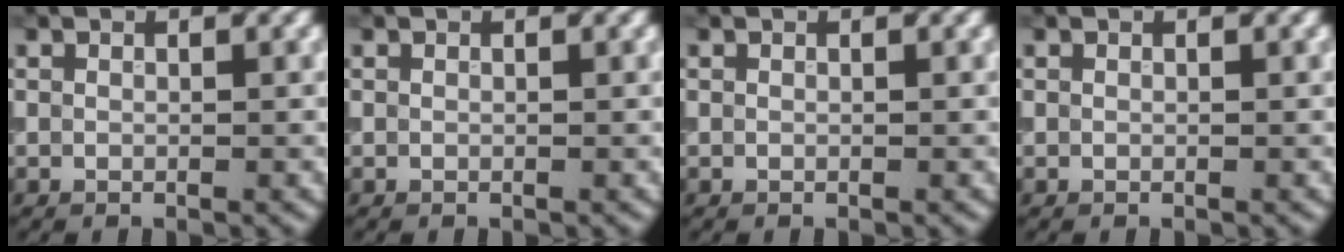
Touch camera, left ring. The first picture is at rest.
{"total": 0.0}
{"total": 0.0}
{"total": 0.0}